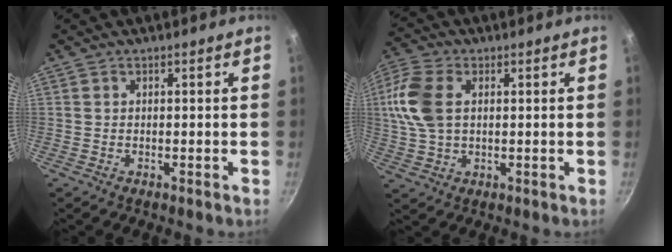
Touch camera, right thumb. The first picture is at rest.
{"total": 11.2, "force": [2.1, 7.0, 8.5], "torque": [-0.177, 0.011, 0.034]}